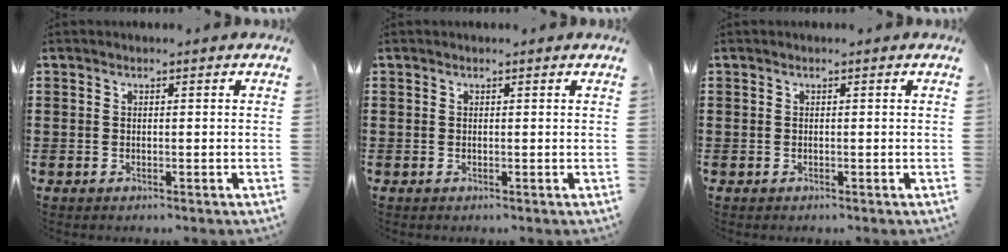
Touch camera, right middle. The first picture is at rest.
{"total": 0.0}
{"total": 0.0}